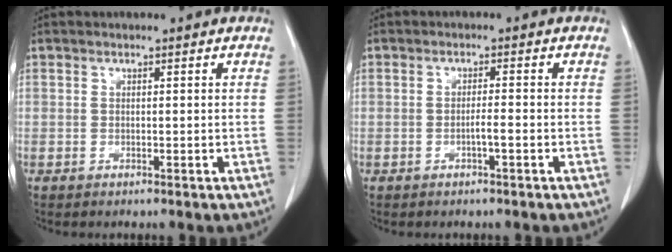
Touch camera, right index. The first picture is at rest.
{"total": 2.2, "force": [-0.8, 0.4, 2.0], "torque": [-0.039, 0.003, -0.012]}